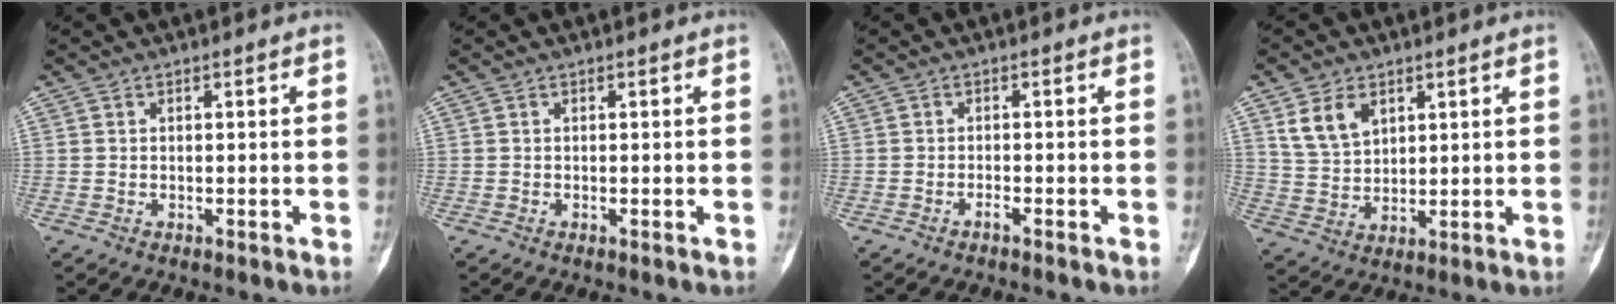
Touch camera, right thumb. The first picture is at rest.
{"total": 0.0}
{"total": 0.8, "force": [-0.7, 0.1, 0.4], "torque": [-0.008, 0.008, -0.012]}
{"total": 7.3, "force": [3.7, 4.8, 4.1], "torque": [-0.064, -0.015, 0.080]}